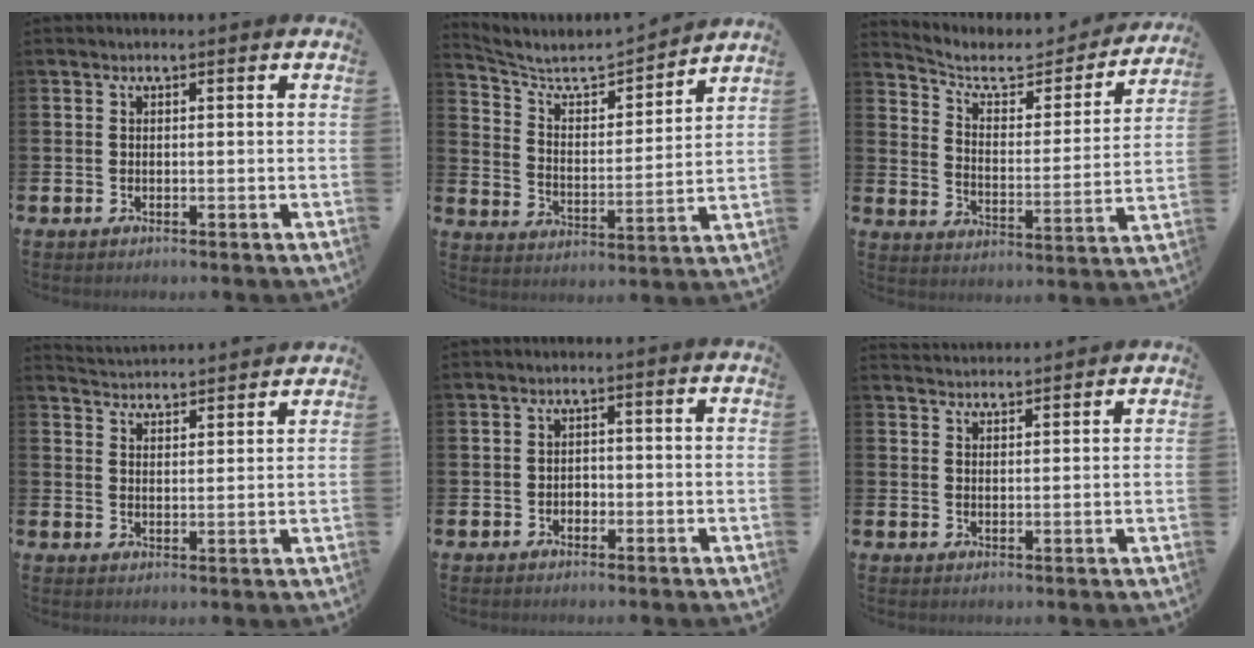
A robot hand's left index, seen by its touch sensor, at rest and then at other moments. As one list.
[{"total": 5.9, "force": [5.3, 1.6, 1.9], "torque": [-0.065, -0.050, 0.082]}, {"total": 7.1, "force": [5.9, 2.8, 2.8], "torque": [-0.074, -0.043, 0.093]}, {"total": 4.2, "force": [4.1, -0.1, -0.5], "torque": [0.000, -0.034, 0.073]}, {"total": 1.4, "force": [-0.9, 1.0, 0.3], "torque": [-0.005, 0.001, -0.020]}, {"total": 2.9, "force": [2.9, 0.2, -0.1], "torque": [-0.002, -0.017, 0.052]}]